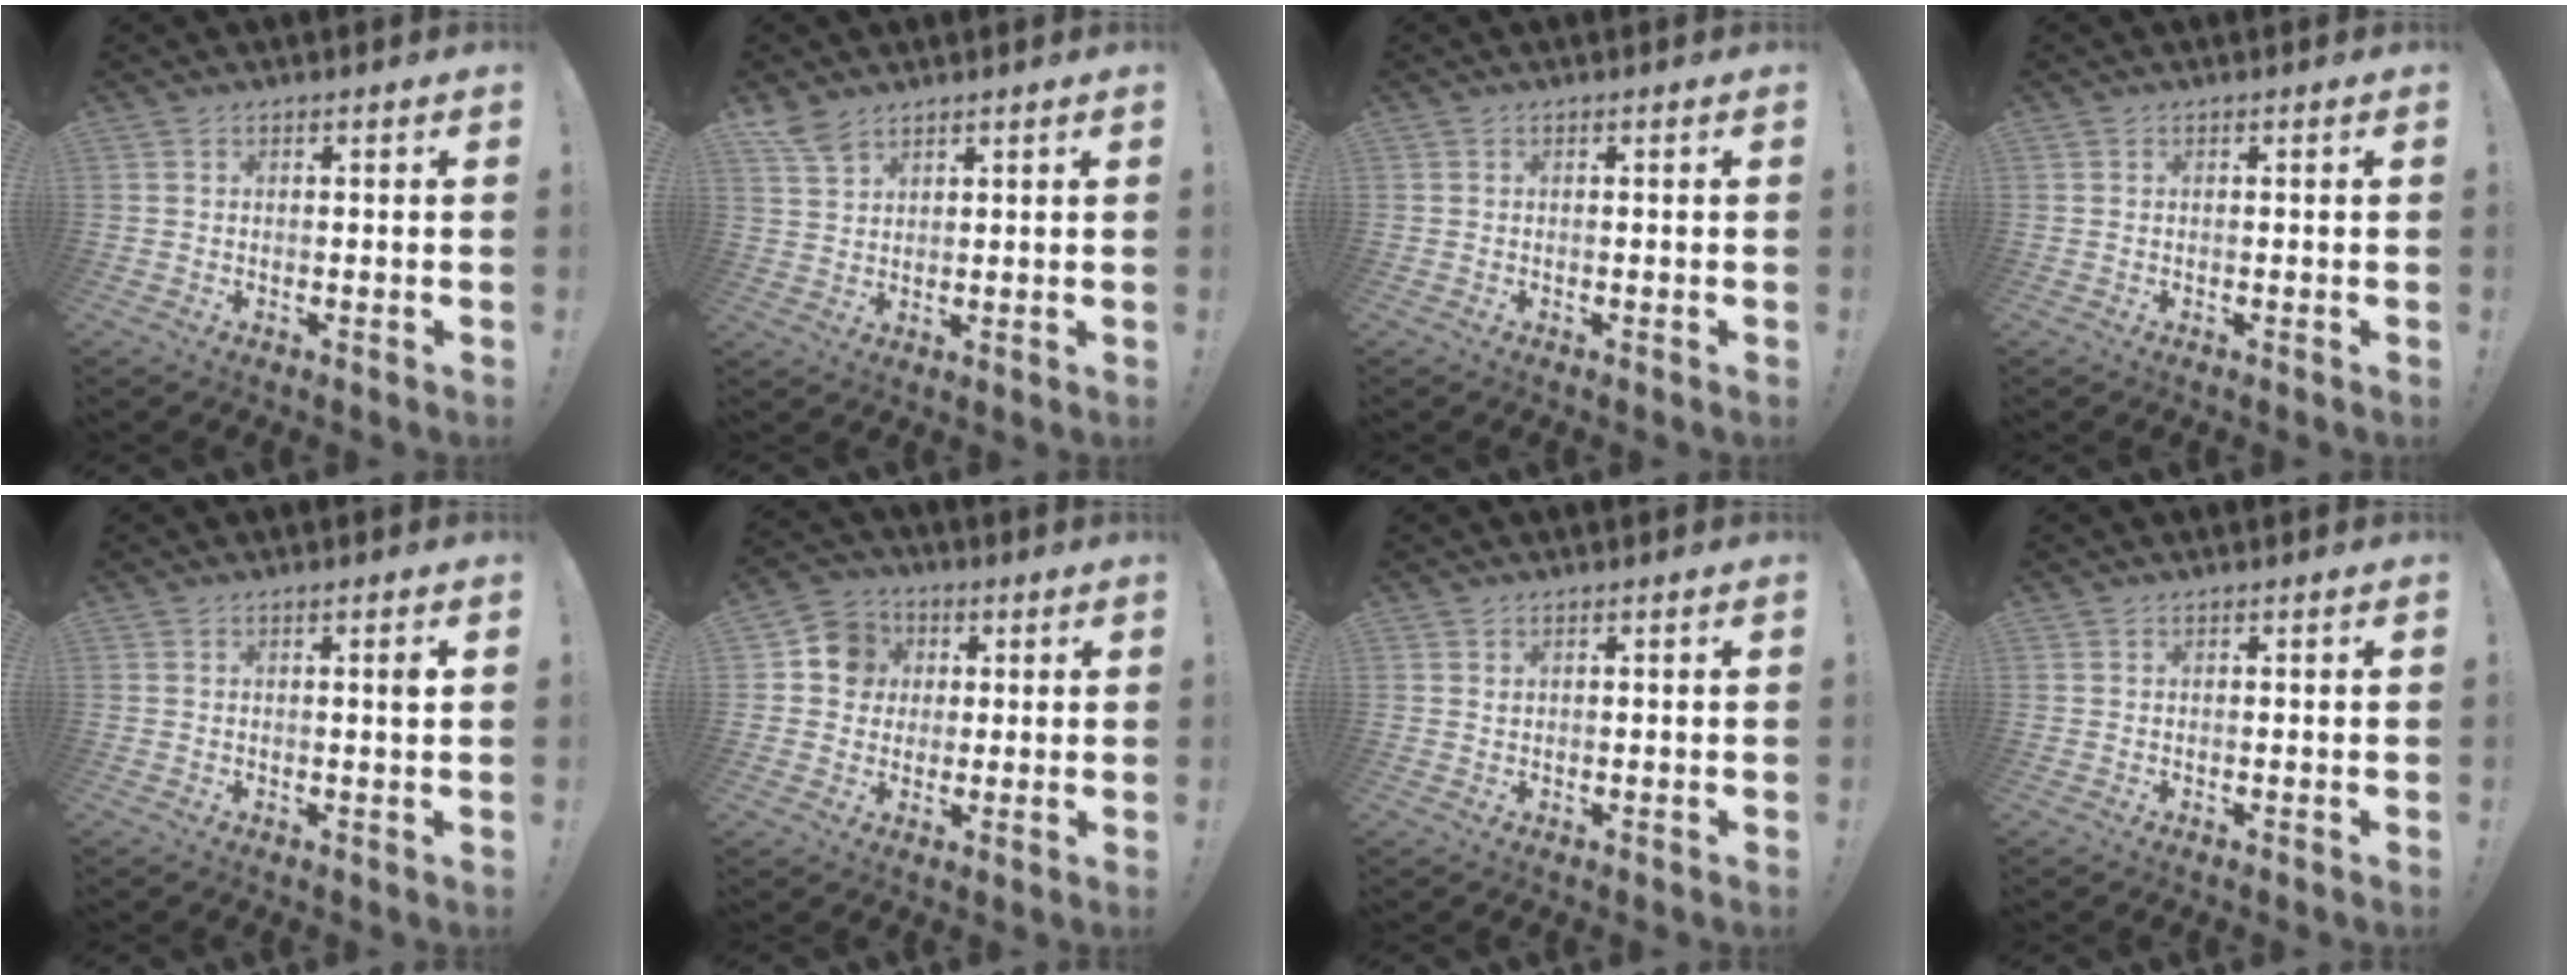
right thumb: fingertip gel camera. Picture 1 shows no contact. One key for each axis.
{"total": 5.5, "fx": 4.3, "fy": 2.4, "fz": 2.4, "tx": -0.034, "ty": -0.028, "tz": 0.081}
{"total": 0.0}
{"total": 0.0}
{"total": 1.8, "fx": 0.6, "fy": -0.3, "fz": 1.6, "tx": -0.020, "ty": -0.005, "tz": 0.005}
{"total": 10.0, "fx": 1.8, "fy": 9.3, "fz": 3.0, "tx": -0.027, "ty": 0.005, "tz": 0.037}
{"total": 0.7, "fx": 0.5, "fy": 0.5, "fz": 0.1, "tx": -0.002, "ty": -0.001, "tz": 0.011}
{"total": 0.0}